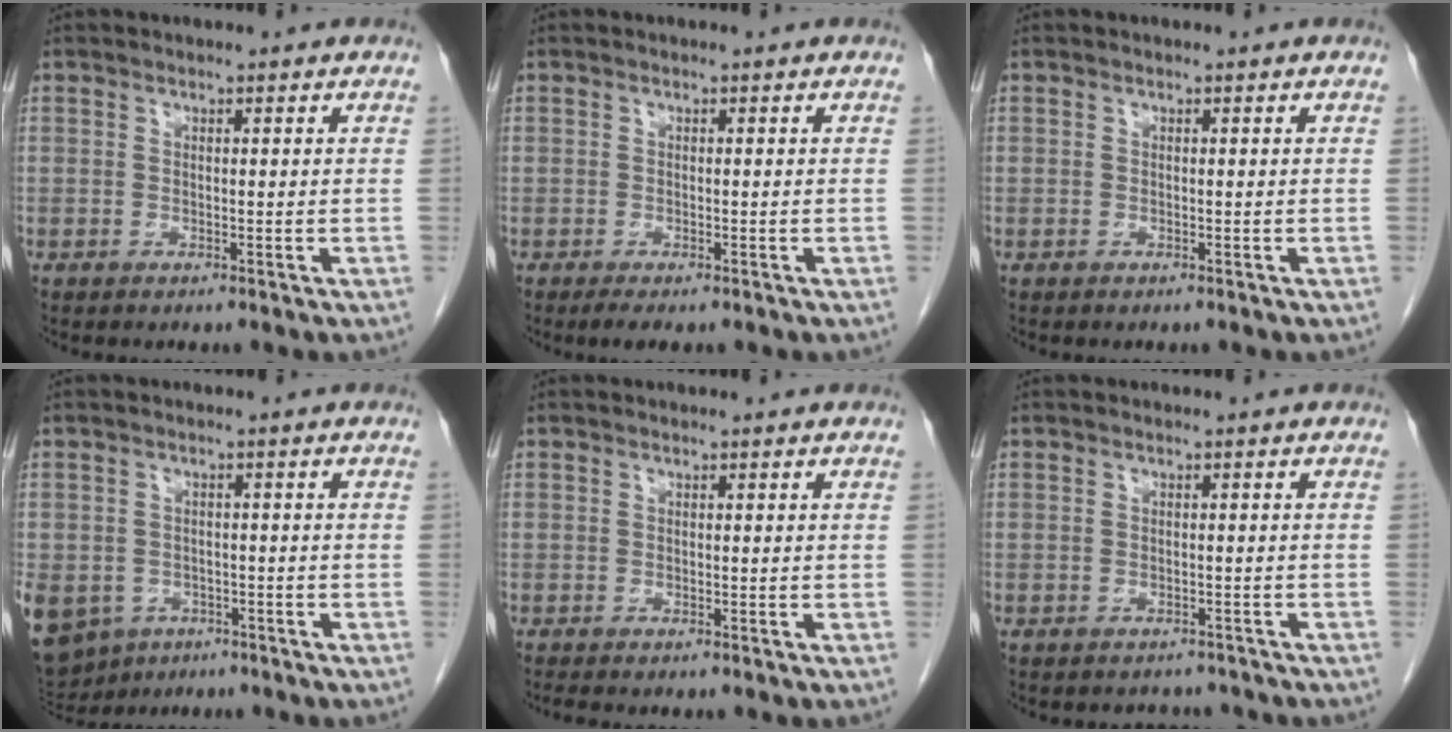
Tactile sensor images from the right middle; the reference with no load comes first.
{"total": 2.3, "force": [-1.7, 0.7, 1.5], "torque": [-0.027, -0.008, -0.024]}
{"total": 0.0}
{"total": 14.2, "force": [-7.4, 11.1, 5.0], "torque": [-0.157, -0.007, -0.096]}
{"total": 0.6, "force": [-0.6, -0.1, 0.2], "torque": [-0.006, 0.000, -0.010]}
{"total": 3.2, "force": [-2.9, 1.2, -0.2], "torque": [0.002, 0.000, -0.038]}